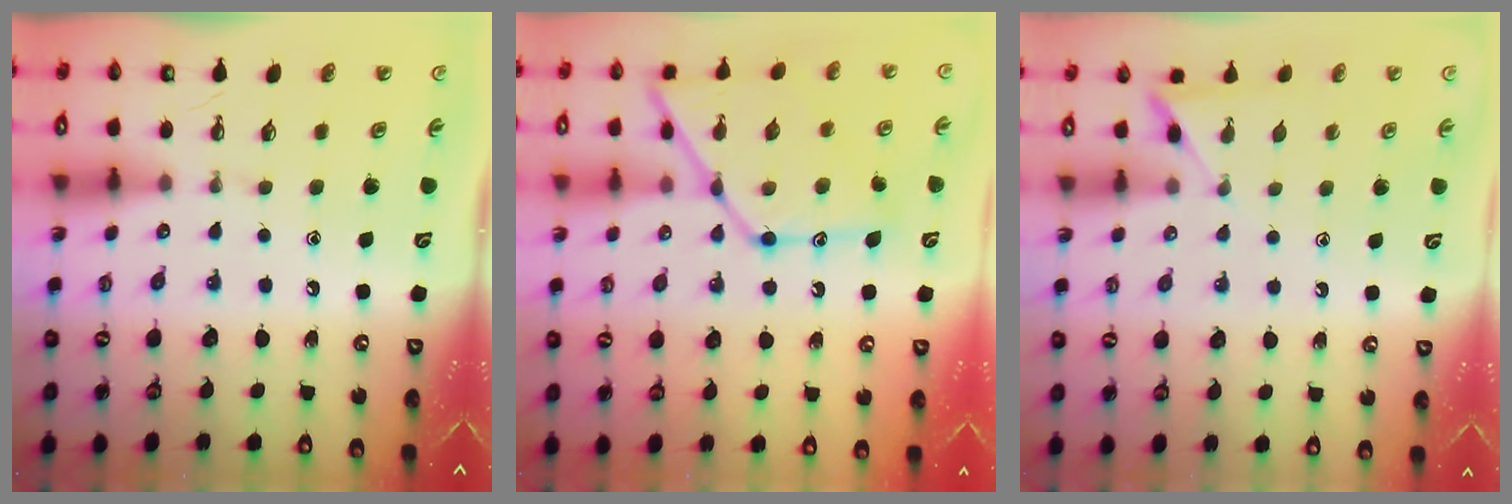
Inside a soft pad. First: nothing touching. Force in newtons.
{"total": 17.2, "press": 17.1, "slide": 1.5}
{"total": 5.1, "press": 5.1, "slide": 0.5}